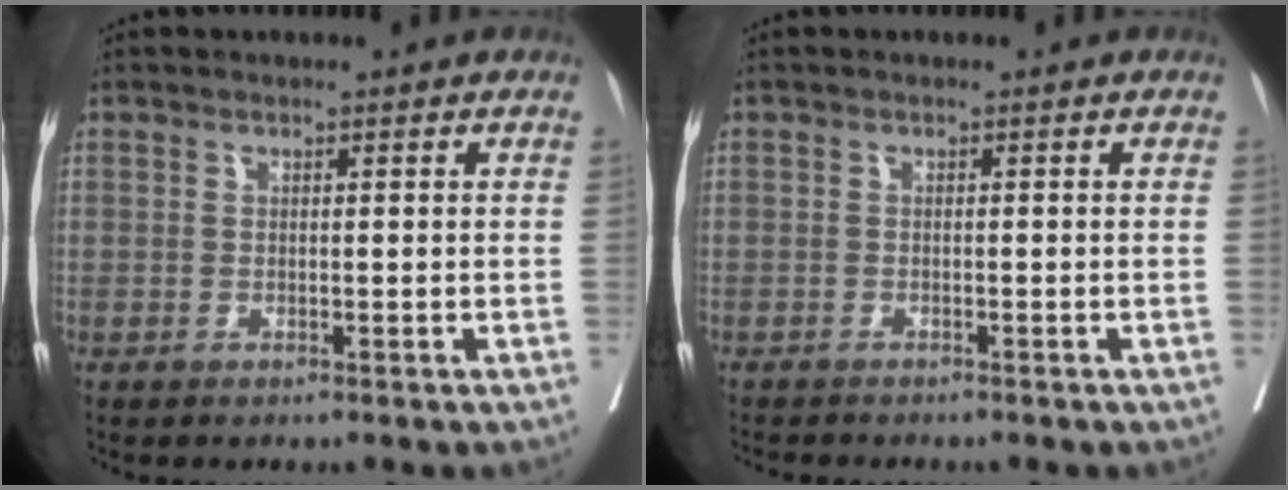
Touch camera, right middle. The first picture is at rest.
{"total": 2.9, "force": [-2.7, 0.3, 0.9], "torque": [-0.013, -0.006, -0.039]}